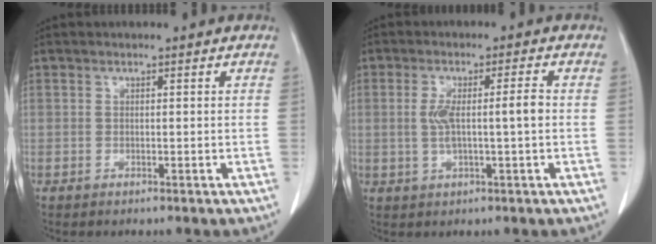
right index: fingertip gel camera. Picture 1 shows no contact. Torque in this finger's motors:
{"motor_torque": [0.38, -0.04, 0.11, 0.04]}